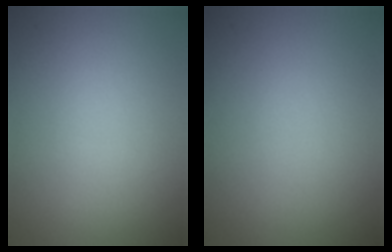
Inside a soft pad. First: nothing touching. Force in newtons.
{"total": 0.0}